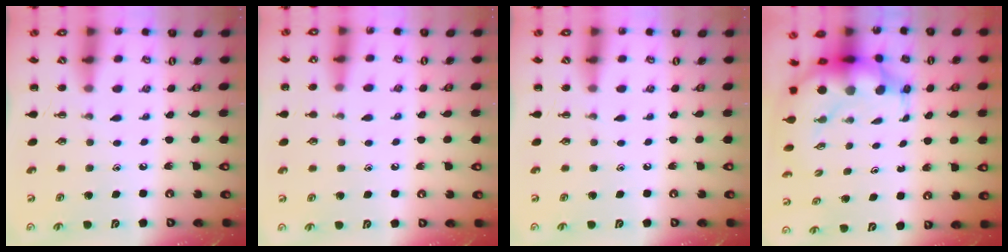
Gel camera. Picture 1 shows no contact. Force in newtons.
{"total": 5.8, "press": 5.4, "slide": 1.9}
{"total": 0.0}
{"total": 9.7, "press": 9.4, "slide": 2.3}